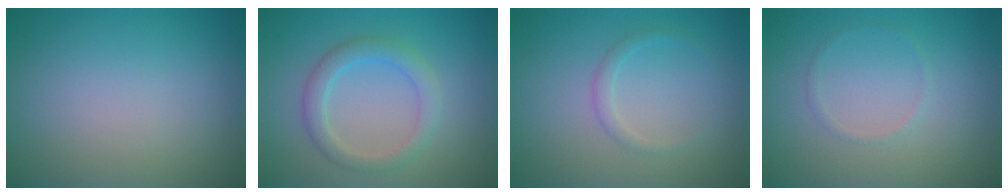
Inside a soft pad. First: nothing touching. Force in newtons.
{"total": 2.9, "press": 2.8, "slide": 0.1}
{"total": 1.1, "press": 1.1, "slide": 0.1}
{"total": 0.6, "press": 0.6, "slide": 0.1}